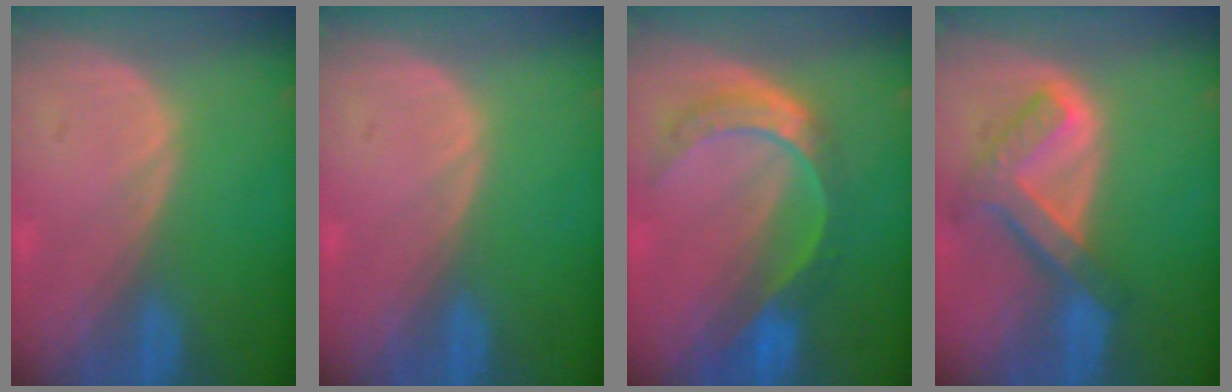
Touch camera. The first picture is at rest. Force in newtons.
{"total": 0.0}
{"total": 8.1, "press": 6.8, "slide": 4.4}
{"total": 7.6, "press": 6.5, "slide": 4.0}